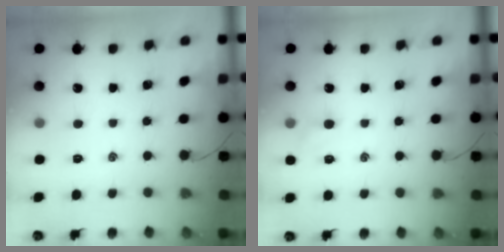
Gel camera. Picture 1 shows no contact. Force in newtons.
{"total": 4.4, "press": 4.3, "slide": 1.0}